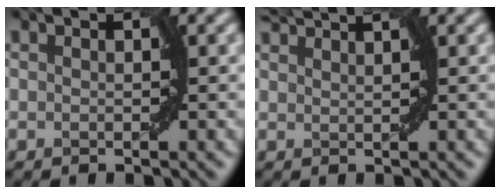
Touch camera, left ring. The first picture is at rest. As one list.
[{"total": 2.6, "force": [2.5, 0.1, 1.0], "torque": [-0.007, 0.010, 0.037]}]